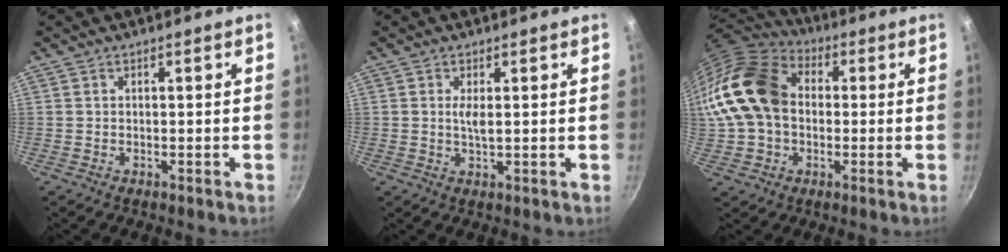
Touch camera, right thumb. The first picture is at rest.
{"total": 2.5, "force": [0.5, 0.7, 2.3], "torque": [-0.046, -0.004, 0.010]}
{"total": 20.3, "force": [1.0, 15.0, 13.7], "torque": [-0.264, 0.043, 0.010]}